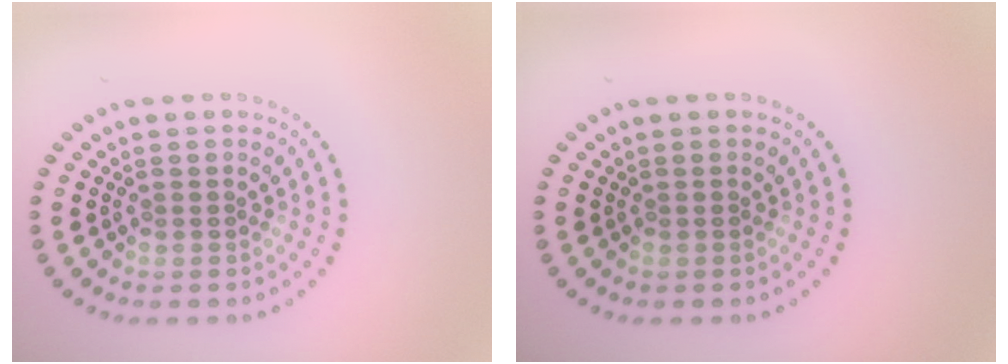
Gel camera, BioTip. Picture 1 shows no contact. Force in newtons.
{"total": 0.0}